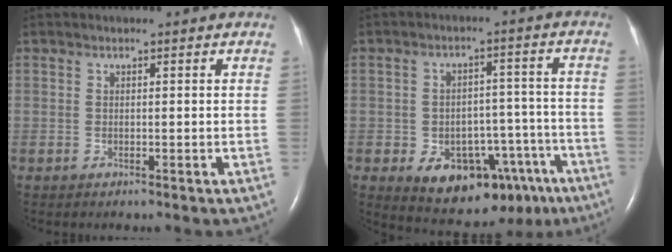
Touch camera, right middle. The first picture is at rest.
{"total": 14.0, "force": [-7.6, 8.0, 8.7], "torque": [-0.103, 0.028, -0.097]}